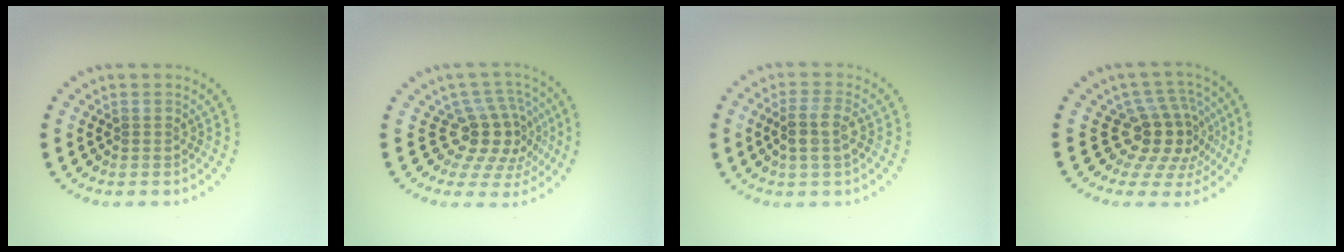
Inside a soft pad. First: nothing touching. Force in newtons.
{"total": 4.4, "press": 3.3, "slide": 2.8}
{"total": 2.5, "press": 2.3, "slide": 1.0}
{"total": 4.8, "press": 3.6, "slide": 3.2}